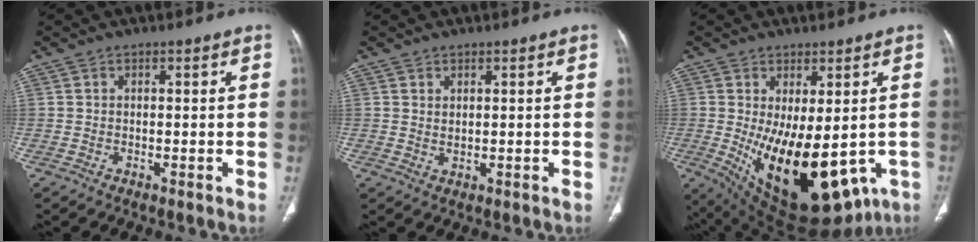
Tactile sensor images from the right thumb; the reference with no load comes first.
{"total": 1.3, "force": [0.7, 0.6, 0.9], "torque": [-0.016, -0.009, 0.019]}
{"total": 21.1, "force": [-4.6, 10.3, 17.8], "torque": [-0.247, -0.026, -0.034]}